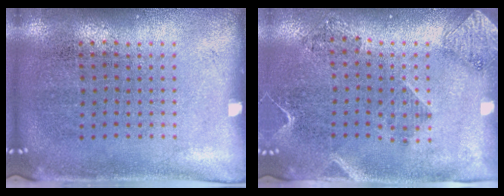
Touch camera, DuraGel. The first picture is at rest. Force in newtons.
{"total": 1.9, "press": 1.6, "slide": 1.0}